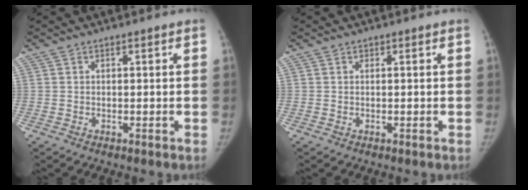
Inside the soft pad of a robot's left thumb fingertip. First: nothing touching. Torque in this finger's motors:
{"motor_torque": [0.00, 0.00, -0.09, -0.09, 0.00]}